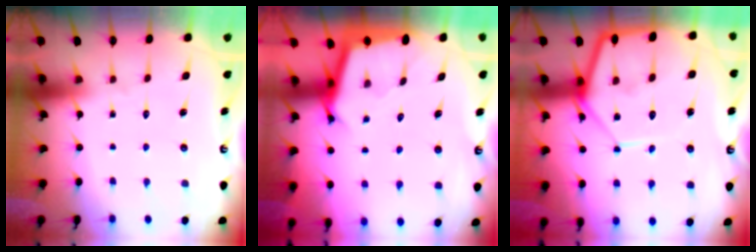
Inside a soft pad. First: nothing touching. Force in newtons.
{"total": 2.7, "press": 2.7, "slide": 0.1}
{"total": 13.5, "press": 13.4, "slide": 1.2}